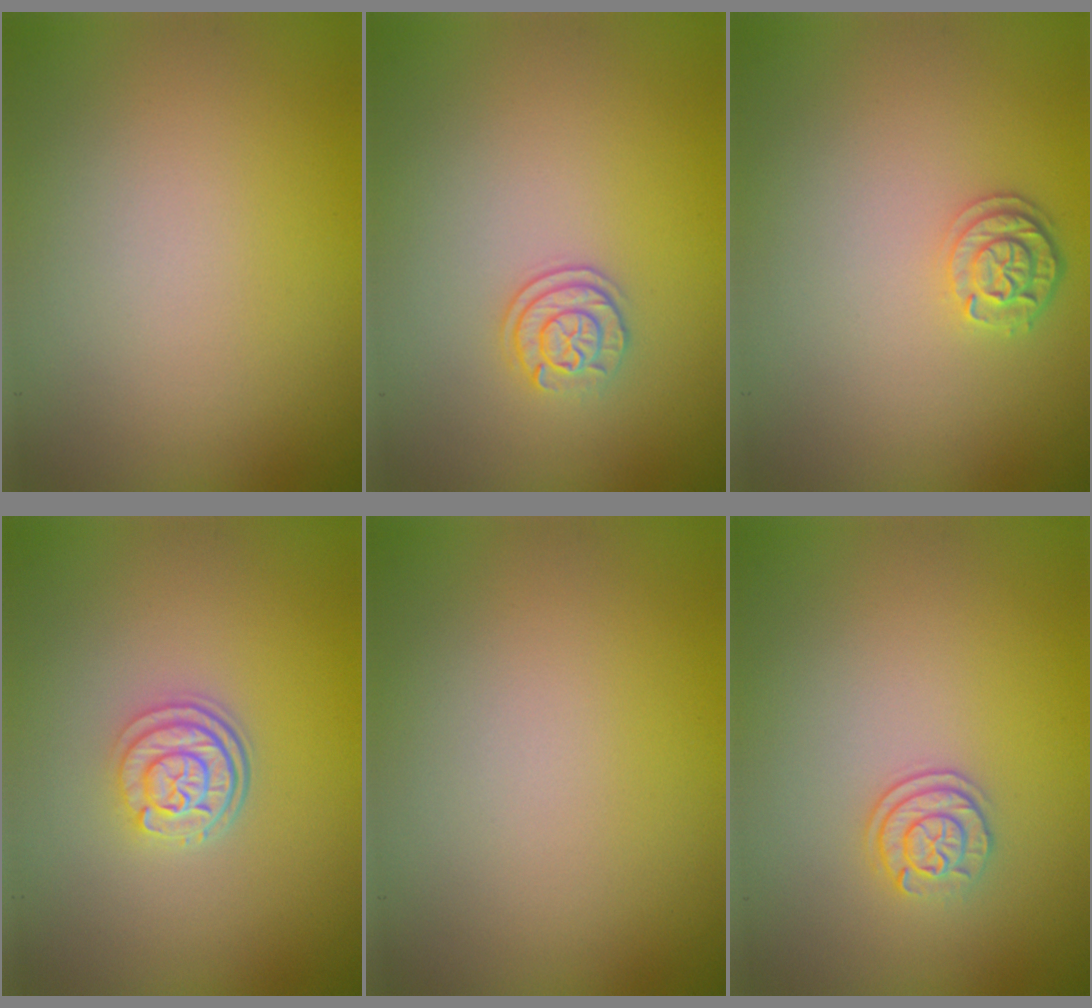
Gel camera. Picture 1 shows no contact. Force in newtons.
{"total": 2.0, "press": 1.8, "slide": 0.9}
{"total": 2.2, "press": 1.9, "slide": 1.1}
{"total": 3.1, "press": 2.5, "slide": 1.8}
{"total": 0.0}
{"total": 2.0, "press": 1.8, "slide": 0.9}